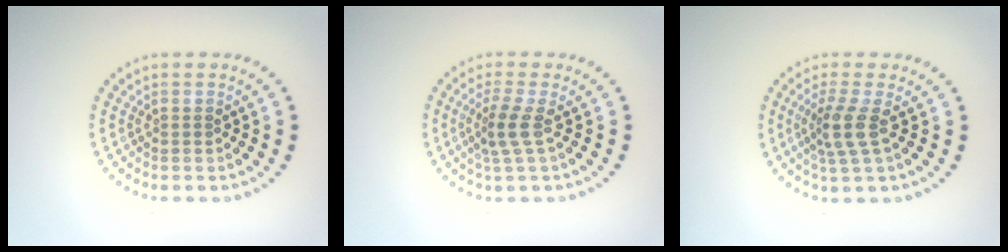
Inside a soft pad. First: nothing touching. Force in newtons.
{"total": 2.2, "press": 1.7, "slide": 1.4}
{"total": 2.6, "press": 2.0, "slide": 1.7}